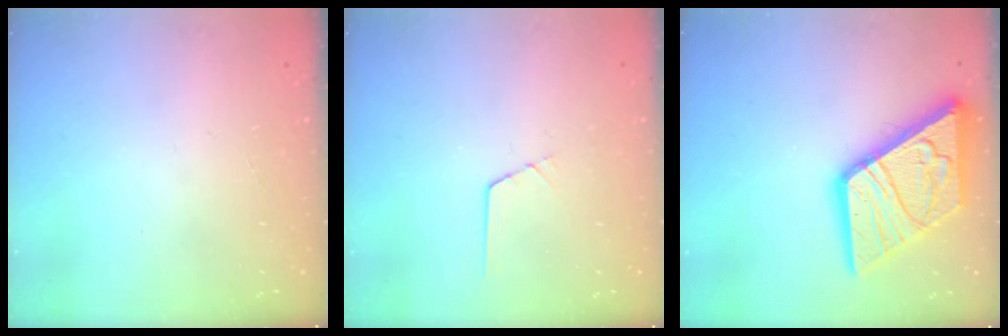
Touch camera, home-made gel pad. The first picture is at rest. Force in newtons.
{"total": 0.5, "press": 0.5, "slide": 0.2}
{"total": 21.1, "press": 21.0, "slide": 2.4}